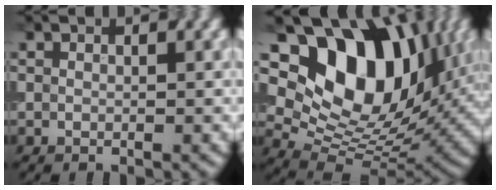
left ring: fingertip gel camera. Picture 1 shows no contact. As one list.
[{"total": 15.0, "force": [5.7, 9.2, 10.3], "torque": [-0.172, 0.021, 0.108]}]